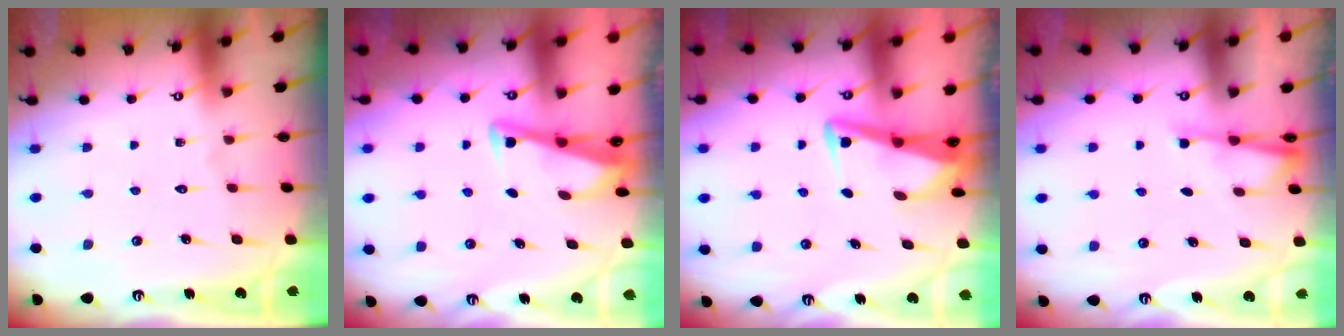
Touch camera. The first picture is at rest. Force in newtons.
{"total": 3.4, "press": 3.4, "slide": 0.4}
{"total": 4.0, "press": 3.9, "slide": 0.4}
{"total": 2.2, "press": 2.2, "slide": 0.5}